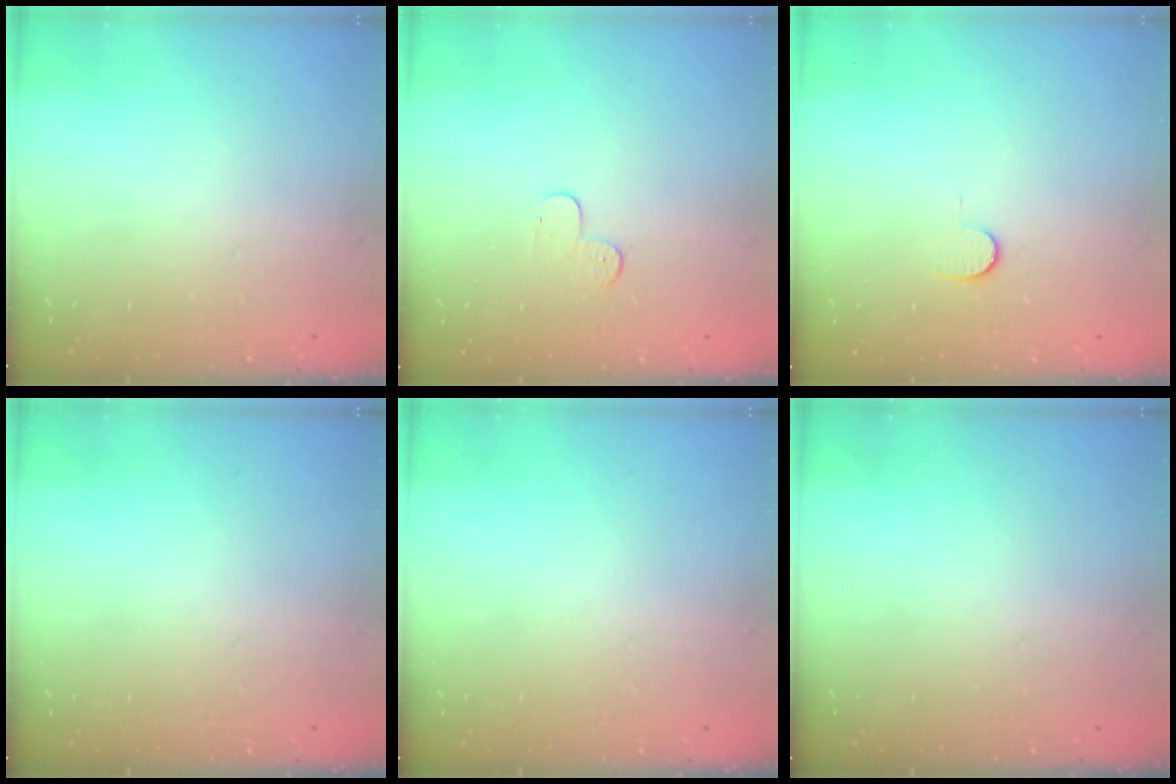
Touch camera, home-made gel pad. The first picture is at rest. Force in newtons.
{"total": 3.9, "press": 3.8, "slide": 0.3}
{"total": 6.0, "press": 6.0, "slide": 0.5}
{"total": 0.0}
{"total": 0.0}
{"total": 0.0}